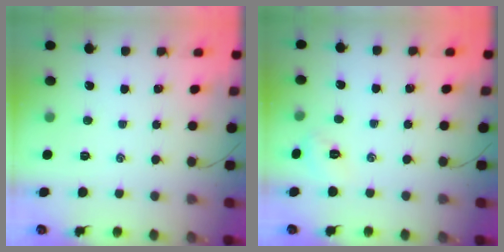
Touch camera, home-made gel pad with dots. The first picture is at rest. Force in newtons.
{"total": 3.1, "press": 2.9, "slide": 0.9}